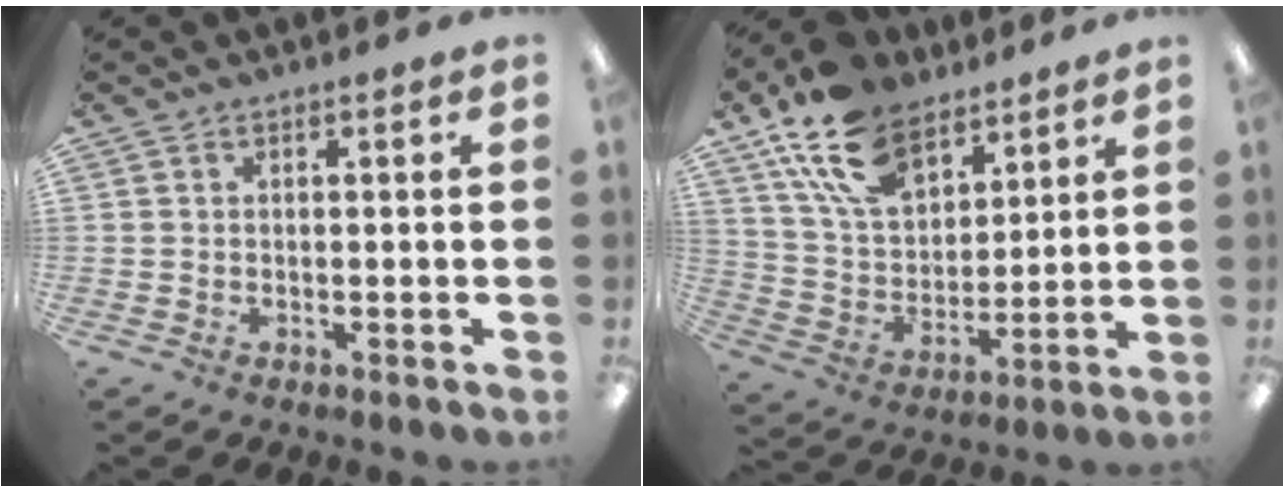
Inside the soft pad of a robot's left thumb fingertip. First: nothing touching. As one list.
[{"total": 17.5, "force": [11.6, 9.8, 8.7], "torque": [-0.172, -0.045, 0.219]}]